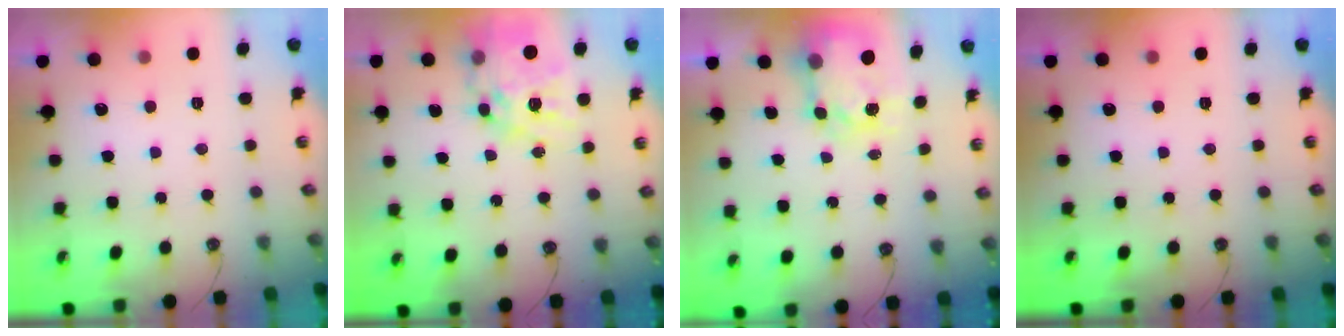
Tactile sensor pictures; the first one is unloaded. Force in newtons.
{"total": 17.8, "press": 17.8, "slide": 1.5}
{"total": 5.4, "press": 5.3, "slide": 0.8}
{"total": 0.0}